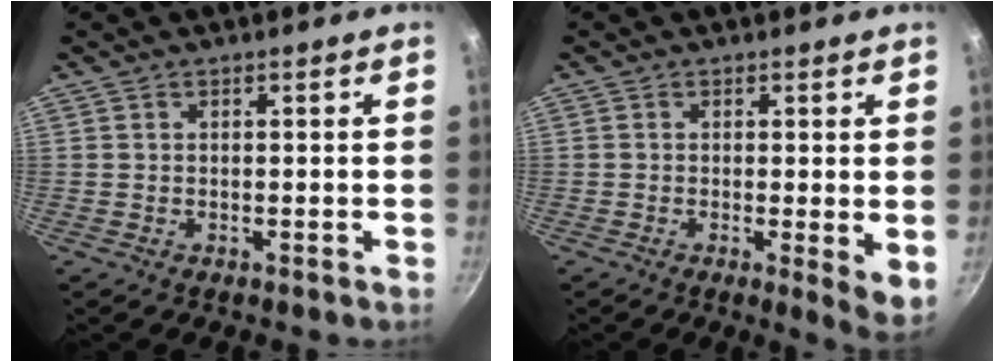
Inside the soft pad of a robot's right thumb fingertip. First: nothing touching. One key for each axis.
{"total": 4.9, "fx": -0.1, "fy": 1.2, "fz": 4.8, "tx": -0.059, "ty": -0.021, "tz": -0.003}